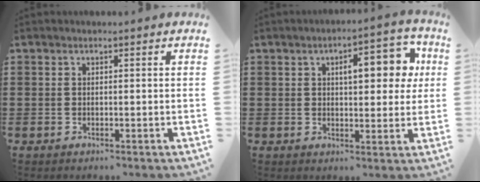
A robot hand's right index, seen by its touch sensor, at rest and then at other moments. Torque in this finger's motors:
{"motor_torque": [1.16, -0.33, 0.58, 0.11]}